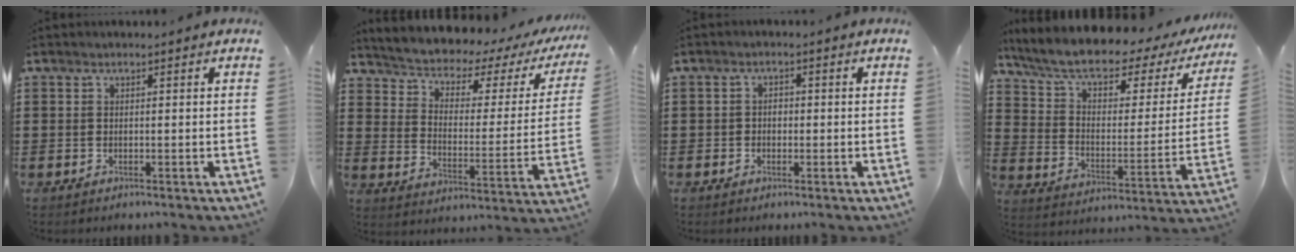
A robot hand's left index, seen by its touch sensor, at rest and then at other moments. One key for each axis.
{"total": 3.0, "fx": 2.4, "fy": 1.1, "fz": 1.4, "tx": -0.048, "ty": -0.030, "tz": 0.029}
{"total": 1.4, "fx": -0.4, "fy": 1.2, "fz": 0.6, "tx": -0.016, "ty": 0.004, "tz": -0.010}
{"total": 7.7, "fx": 5.5, "fy": 2.5, "fz": 4.7, "tx": -0.115, "ty": -0.036, "tz": 0.091}